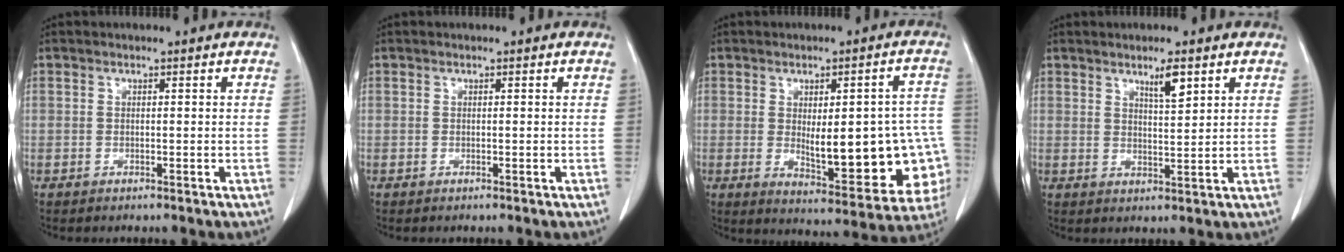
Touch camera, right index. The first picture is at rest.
{"total": 0.0}
{"total": 18.5, "force": [-2.1, 6.0, 17.4], "torque": [-0.159, 0.018, 0.001]}
{"total": 3.8, "force": [2.4, 0.5, 2.9], "torque": [-0.050, -0.004, 0.043]}